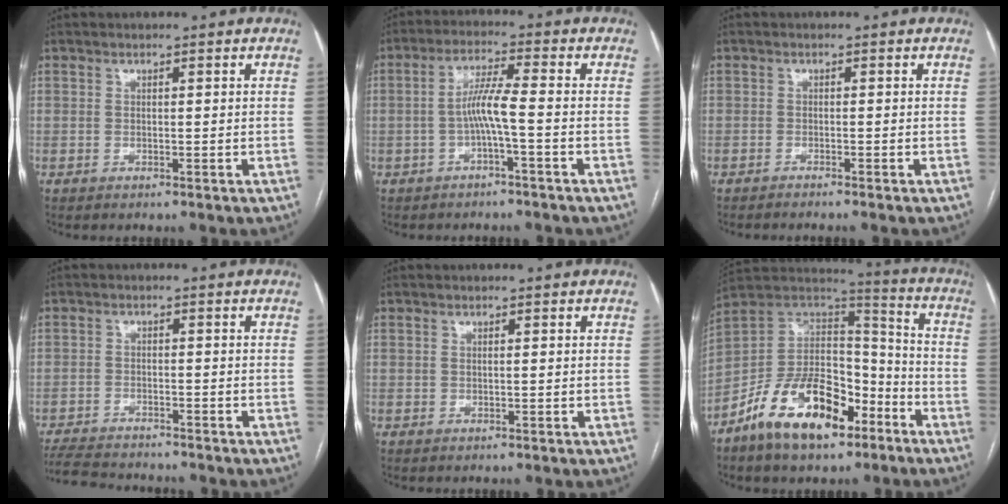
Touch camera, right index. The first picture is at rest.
{"total": 5.1, "force": [-1.4, -0.2, 4.9], "torque": [-0.097, 0.013, -0.026]}
{"total": 2.1, "force": [-1.9, -0.3, 0.8], "torque": [-0.008, 0.002, -0.025]}
{"total": 9.4, "force": [-8.7, 2.2, 2.9], "torque": [-0.051, -0.005, -0.137]}
{"total": 0.0}
{"total": 18.3, "force": [-10.6, 8.8, 12.1], "torque": [-0.225, 0.023, -0.186]}